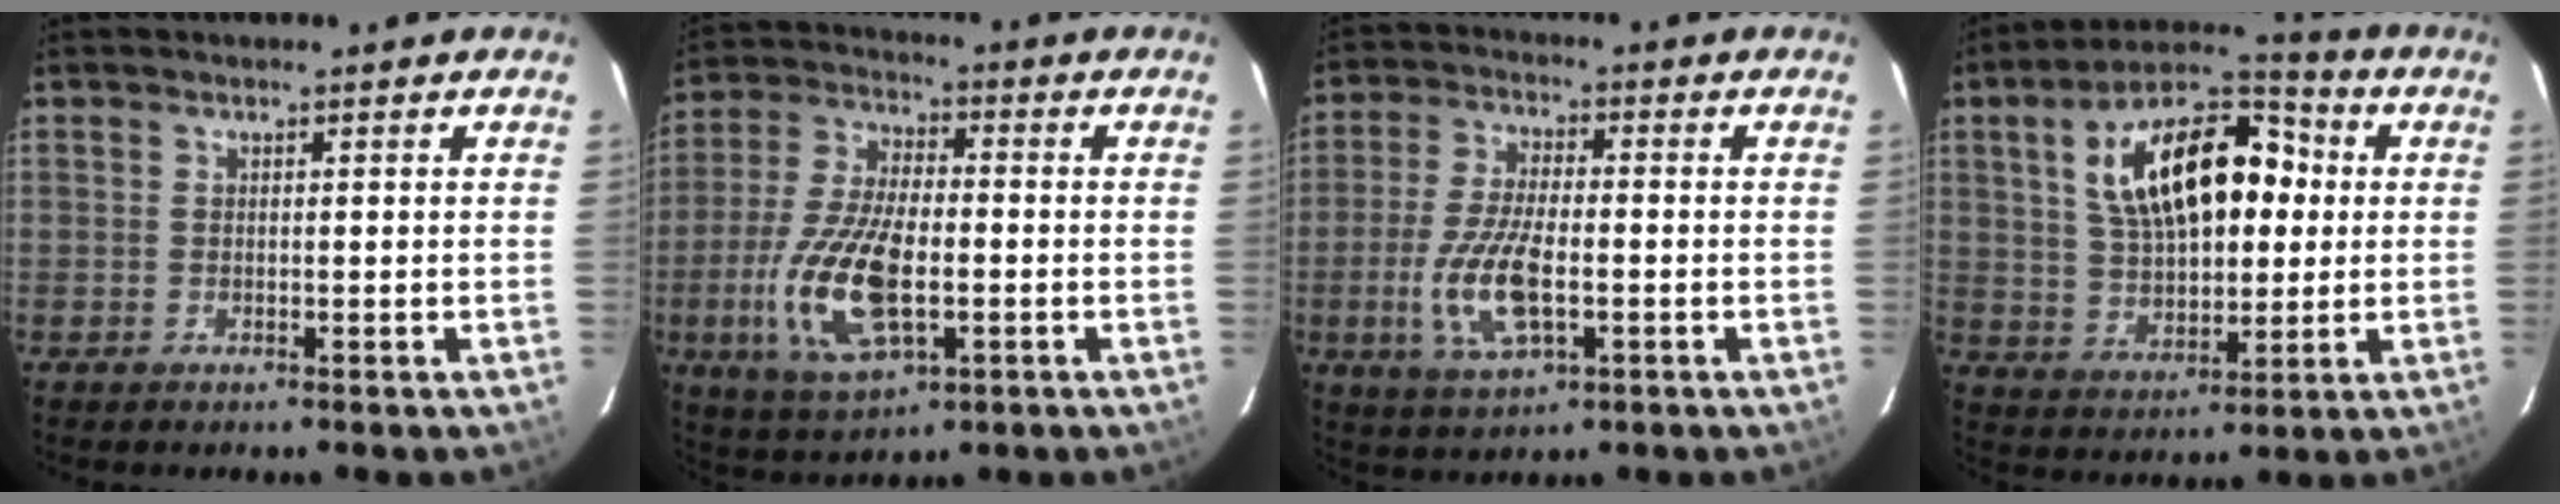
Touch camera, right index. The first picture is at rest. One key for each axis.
{"total": 15.9, "fx": -4.1, "fy": 6.8, "fz": 13.8, "tx": -0.294, "ty": -0.009, "tz": -0.073}
{"total": 11.6, "fx": -3.0, "fy": 4.6, "fz": 10.2, "tx": -0.217, "ty": -0.007, "tz": -0.054}
{"total": 19.0, "fx": 4.2, "fy": 10.1, "fz": 15.5, "tx": -0.280, "ty": 0.035, "tz": 0.073}